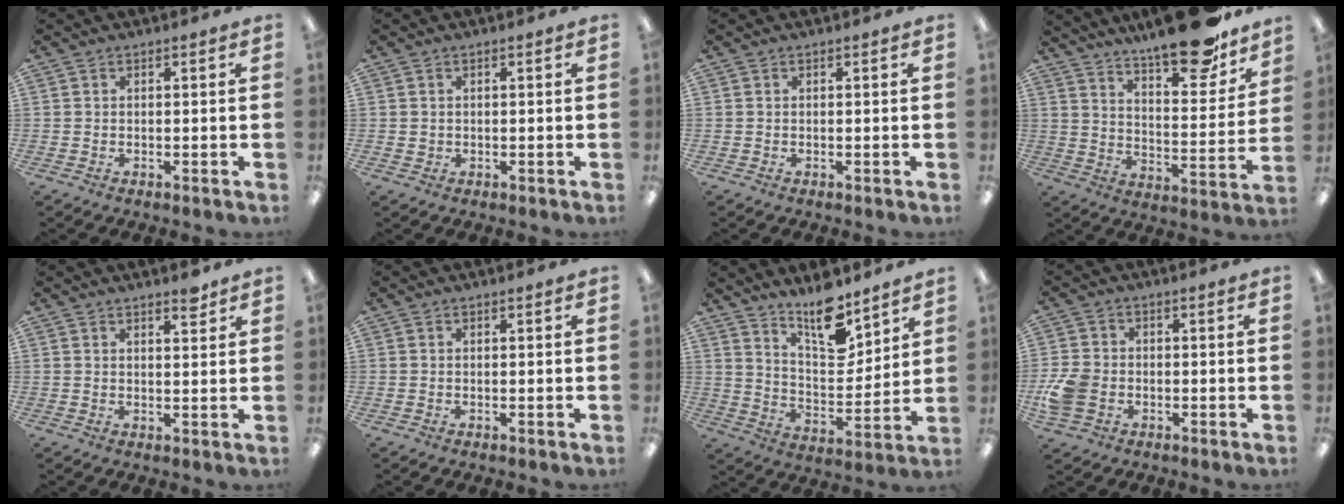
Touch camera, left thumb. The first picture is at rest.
{"total": 0.9, "force": [0.0, 0.9, 0.3], "torque": [-0.007, 0.005, -0.002]}
{"total": 0.0}
{"total": 17.6, "force": [14.7, 4.5, 8.6], "torque": [-0.132, -0.101, 0.248]}
{"total": 3.2, "force": [2.7, 0.7, 1.7], "torque": [-0.013, -0.017, 0.042]}
{"total": 0.0}
{"total": 13.5, "force": [10.3, 5.2, 6.9], "torque": [-0.107, -0.069, 0.182]}
{"total": 7.5, "force": [-2.1, 5.7, 4.4], "torque": [-0.094, 0.015, -0.036]}